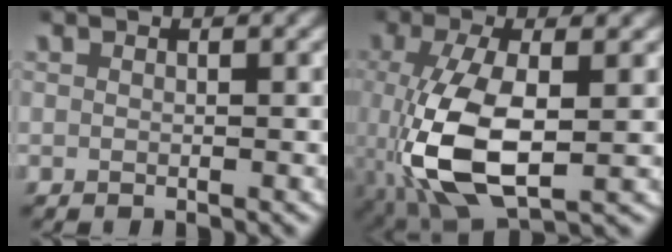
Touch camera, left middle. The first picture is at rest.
{"total": 9.4, "force": [-1.6, 4.7, 8.0], "torque": [-0.195, -0.035, 0.000]}